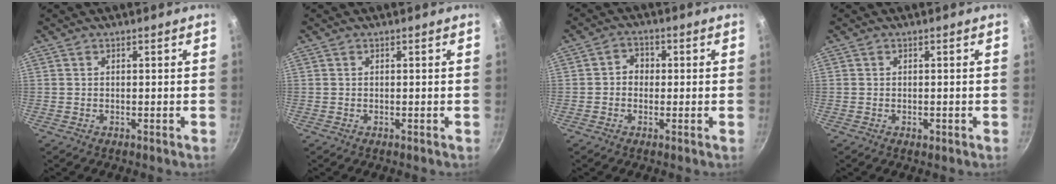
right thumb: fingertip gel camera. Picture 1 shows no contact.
{"total": 0.0}
{"total": 3.3, "force": [-0.2, 3.0, 1.5], "torque": [-0.004, 0.008, -0.011]}
{"total": 1.0, "force": [-0.4, 0.7, 0.6], "torque": [-0.007, 0.002, -0.006]}